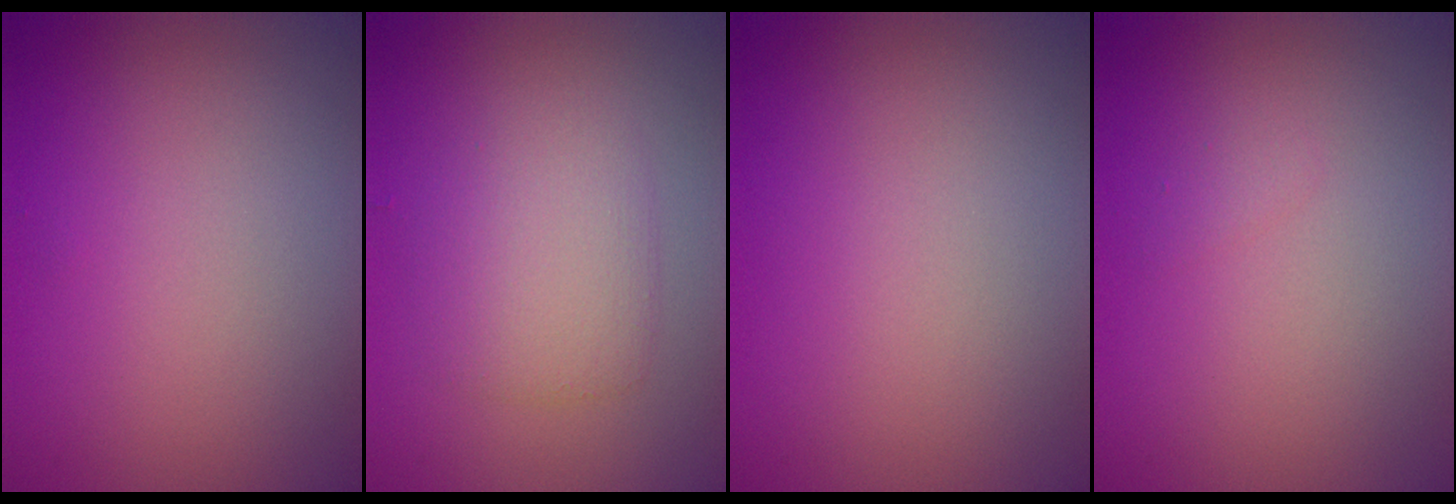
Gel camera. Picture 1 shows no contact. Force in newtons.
{"total": 3.3, "press": 3.3, "slide": 0.1}
{"total": 0.0}
{"total": 0.6, "press": 0.6, "slide": 0.0}